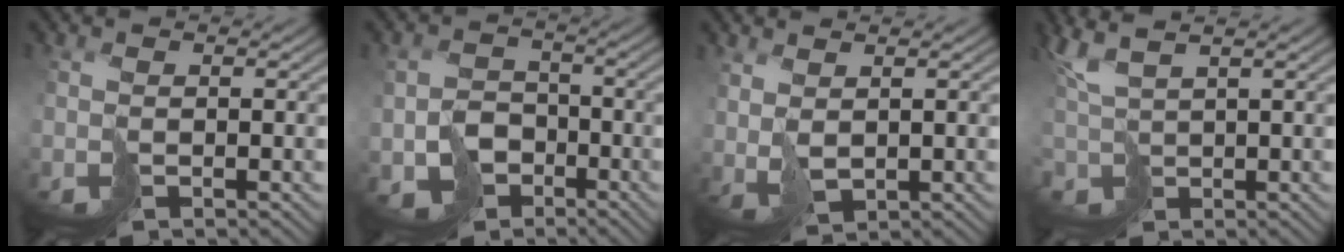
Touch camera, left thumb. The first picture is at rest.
{"total": 4.6, "force": [-2.0, 4.1, 0.8], "torque": [-0.013, -0.006, -0.036]}
{"total": 1.9, "force": [1.7, 0.7, 0.7], "torque": [-0.020, 0.002, 0.041]}
{"total": 3.6, "force": [3.4, 0.8, 1.0], "torque": [-0.040, 0.011, 0.070]}